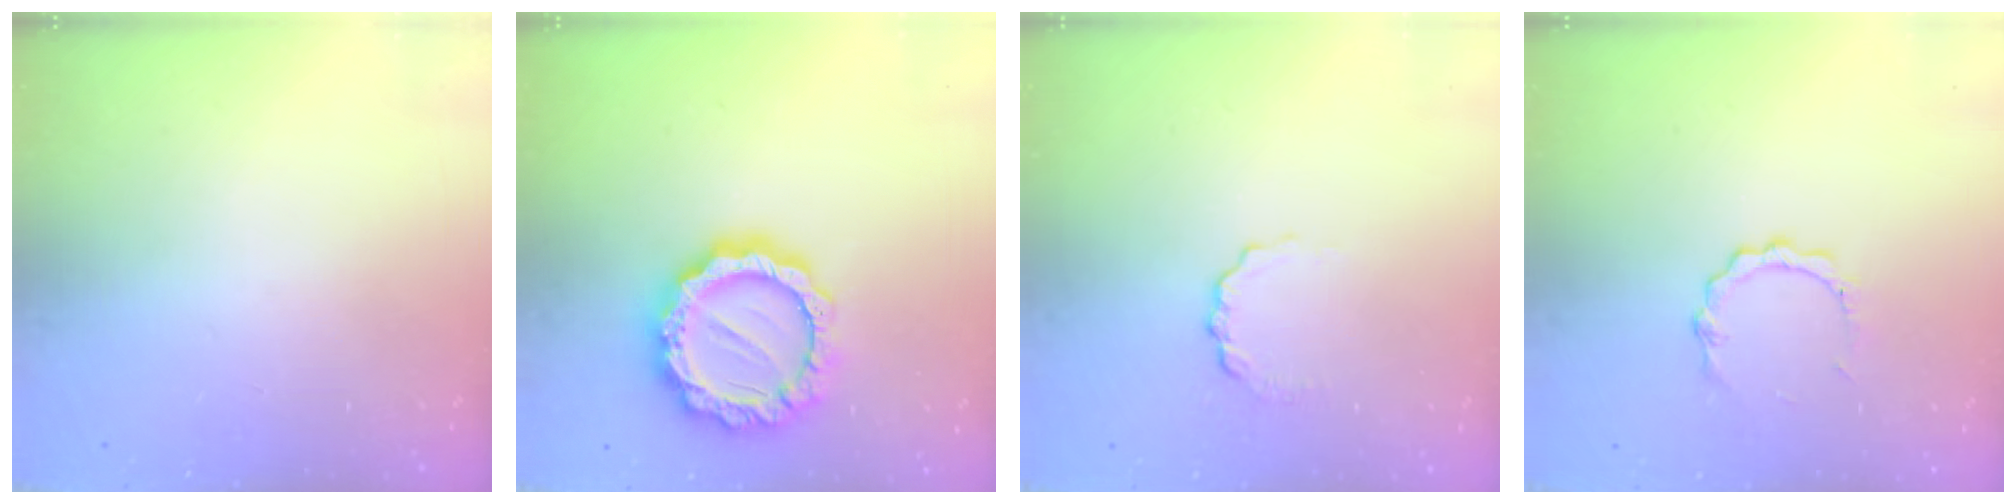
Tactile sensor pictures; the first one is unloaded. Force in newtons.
{"total": 15.9, "press": 15.8, "slide": 1.3}
{"total": 2.7, "press": 2.7, "slide": 0.3}
{"total": 5.3, "press": 5.3, "slide": 0.5}